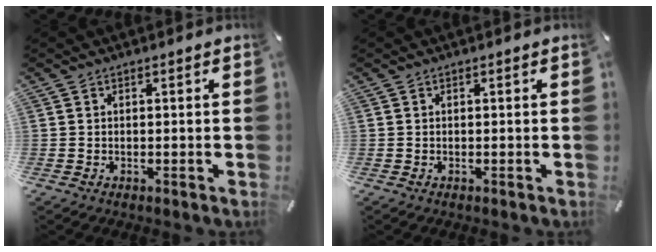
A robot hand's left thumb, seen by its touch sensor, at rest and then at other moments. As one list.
[{"total": 0.0}]